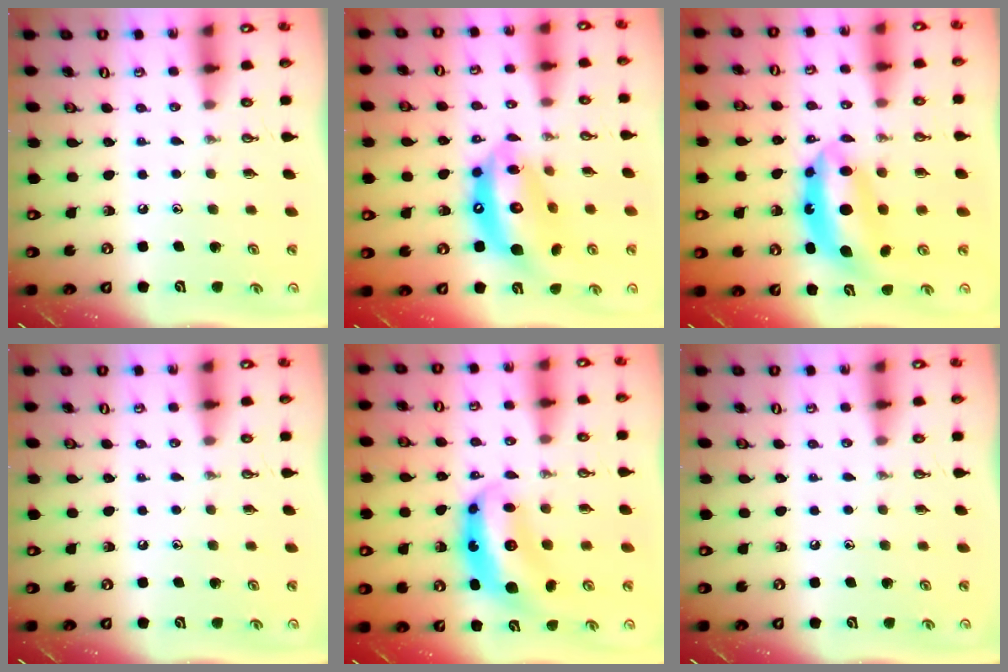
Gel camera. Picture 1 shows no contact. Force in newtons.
{"total": 16.6, "press": 16.6, "slide": 1.7}
{"total": 9.6, "press": 9.5, "slide": 1.1}
{"total": 0.0}
{"total": 9.1, "press": 9.0, "slide": 0.8}
{"total": 0.0}